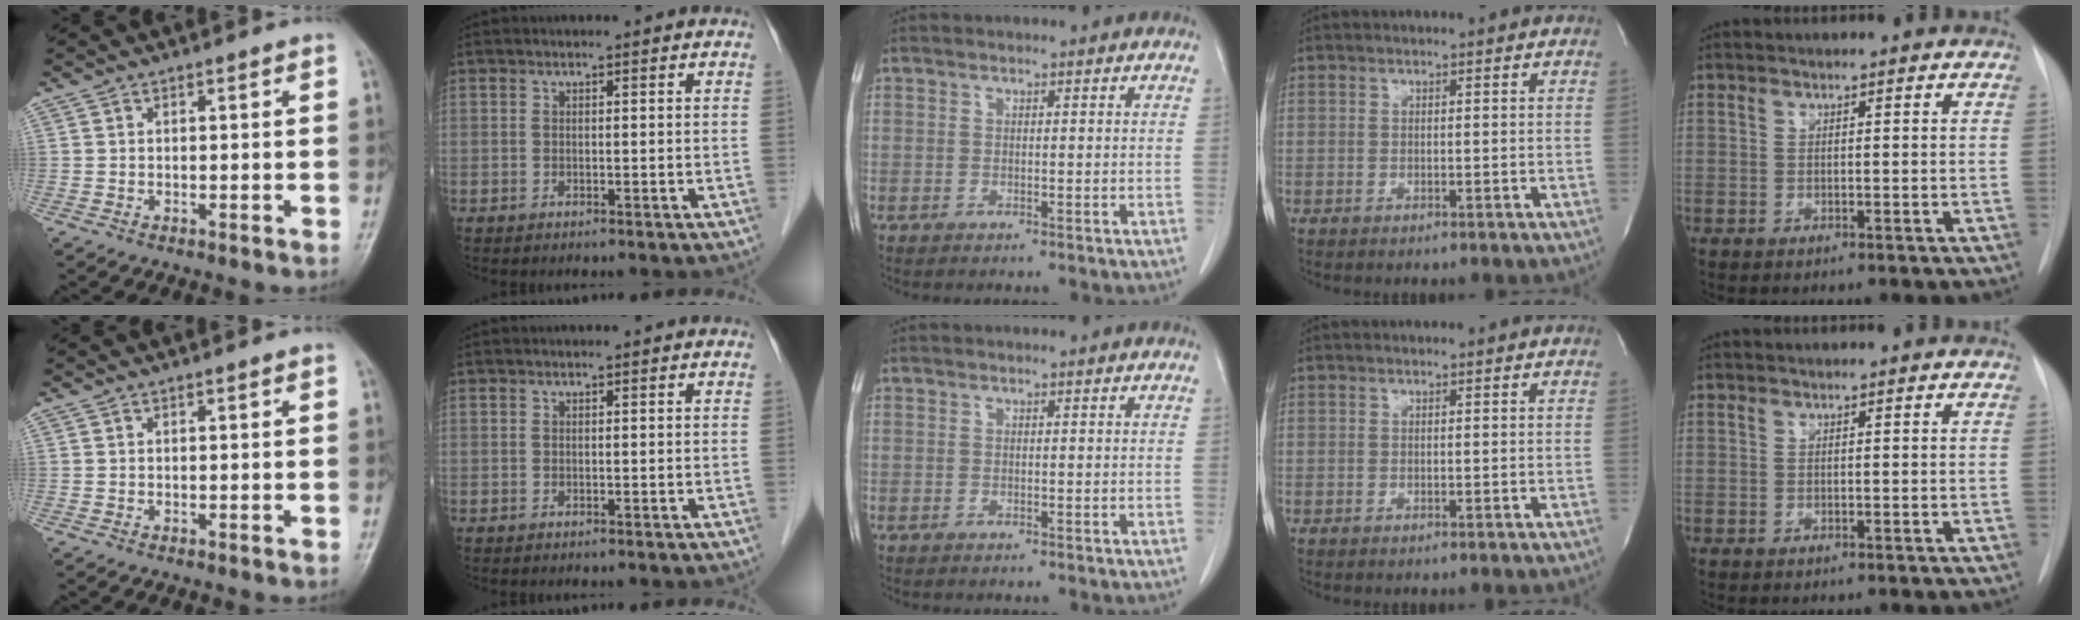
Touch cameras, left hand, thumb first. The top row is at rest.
{}